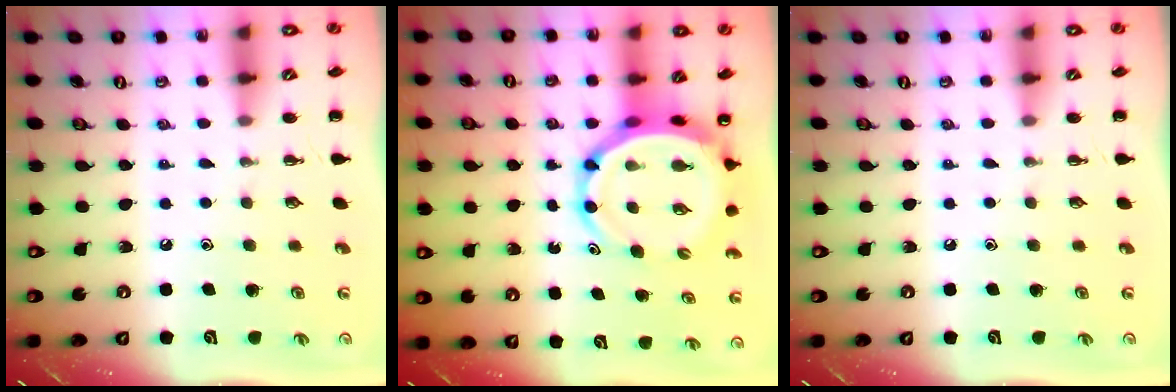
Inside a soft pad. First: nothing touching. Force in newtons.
{"total": 8.4, "press": 8.0, "slide": 2.7}
{"total": 0.0}